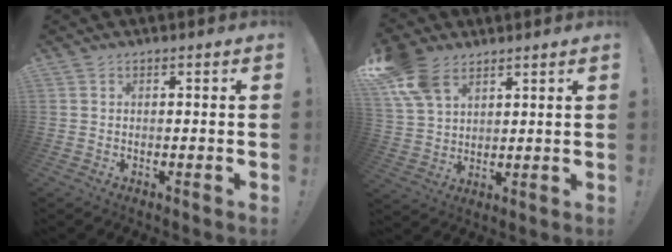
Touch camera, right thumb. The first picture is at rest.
{"total": 11.4, "force": [7.0, 6.9, 5.8], "torque": [-0.121, -0.026, 0.140]}